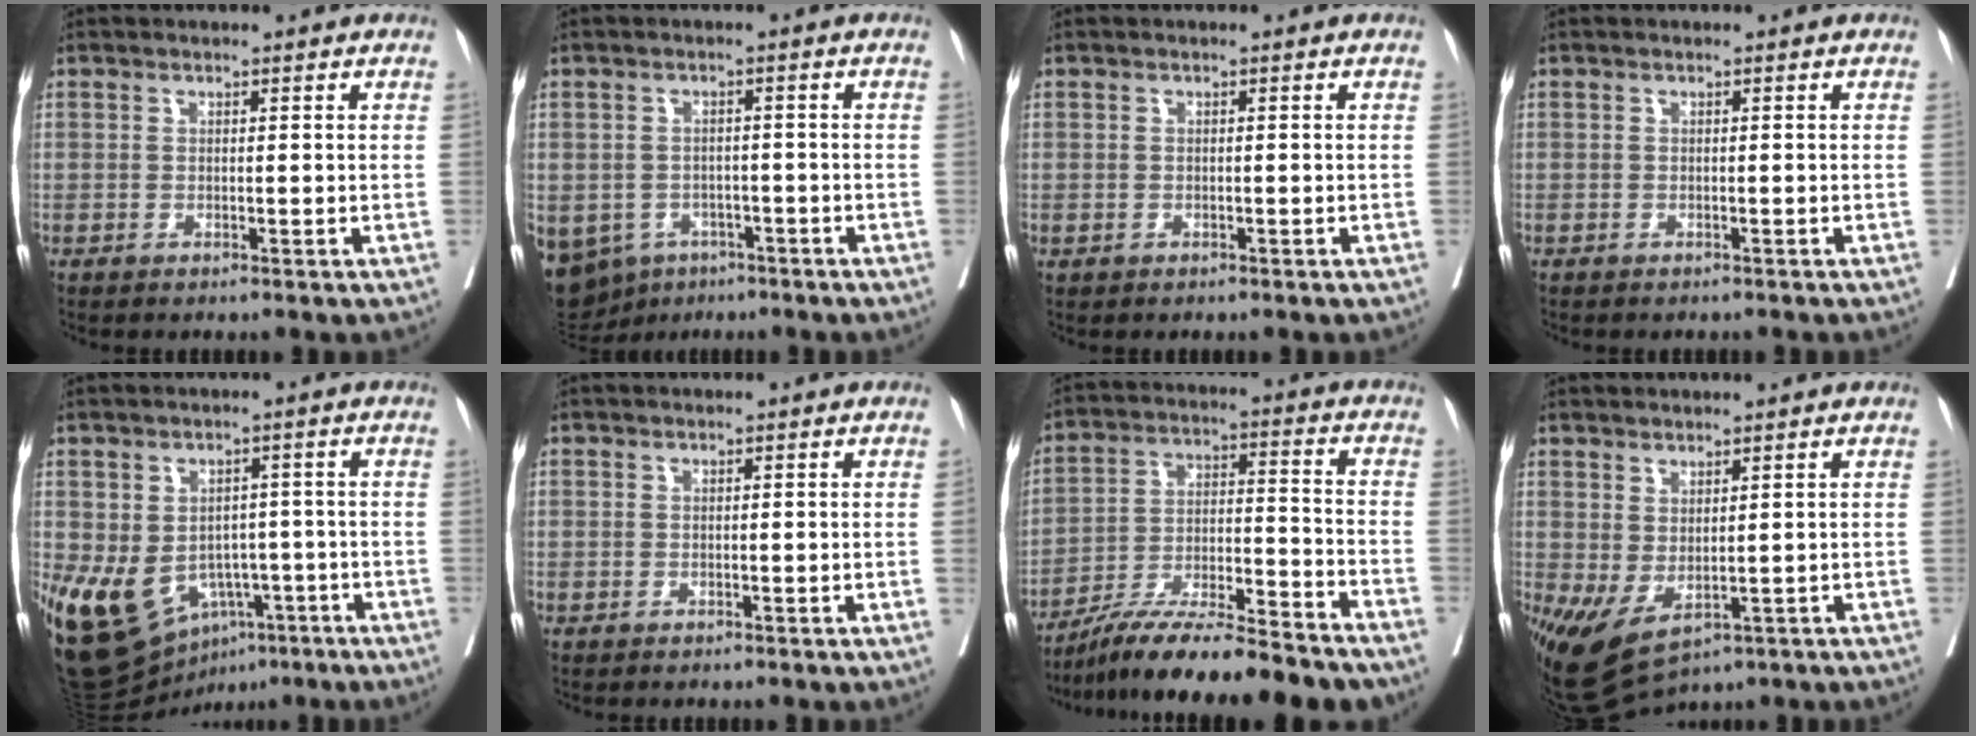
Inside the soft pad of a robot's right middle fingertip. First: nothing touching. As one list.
[{"total": 17.3, "force": [-8.3, 13.5, 6.8], "torque": [-0.215, -0.004, -0.107]}, {"total": 0.5, "force": [-0.2, 0.5, 0.1], "torque": [-0.003, 0.003, 0.000]}, {"total": 1.1, "force": [-1.0, 0.3, 0.3], "torque": [-0.007, -0.002, -0.016]}, {"total": 15.2, "force": [-6.3, 11.0, 8.4], "torque": [-0.165, 0.010, -0.079]}, {"total": 0.0}, {"total": 17.3, "force": [-14.7, 1.4, 9.0], "torque": [-0.161, -0.010, -0.250]}, {"total": 7.0, "force": [-2.3, 3.1, 5.9], "torque": [-0.103, -0.010, -0.017]}]